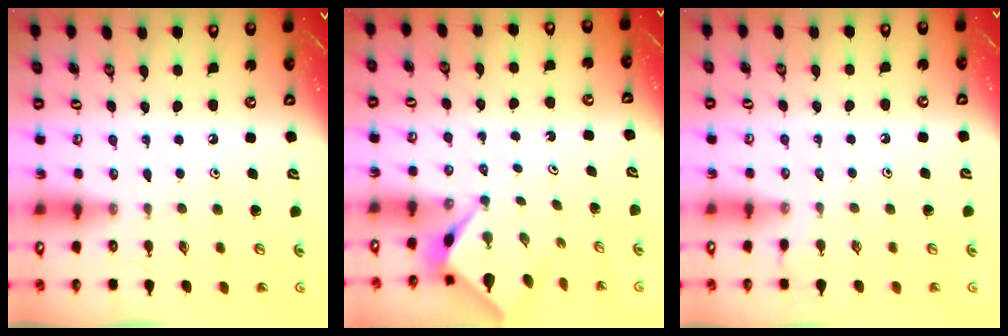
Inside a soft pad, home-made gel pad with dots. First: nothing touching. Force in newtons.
{"total": 2.6, "press": 2.6, "slide": 0.2}
{"total": 1.9, "press": 1.9, "slide": 0.4}